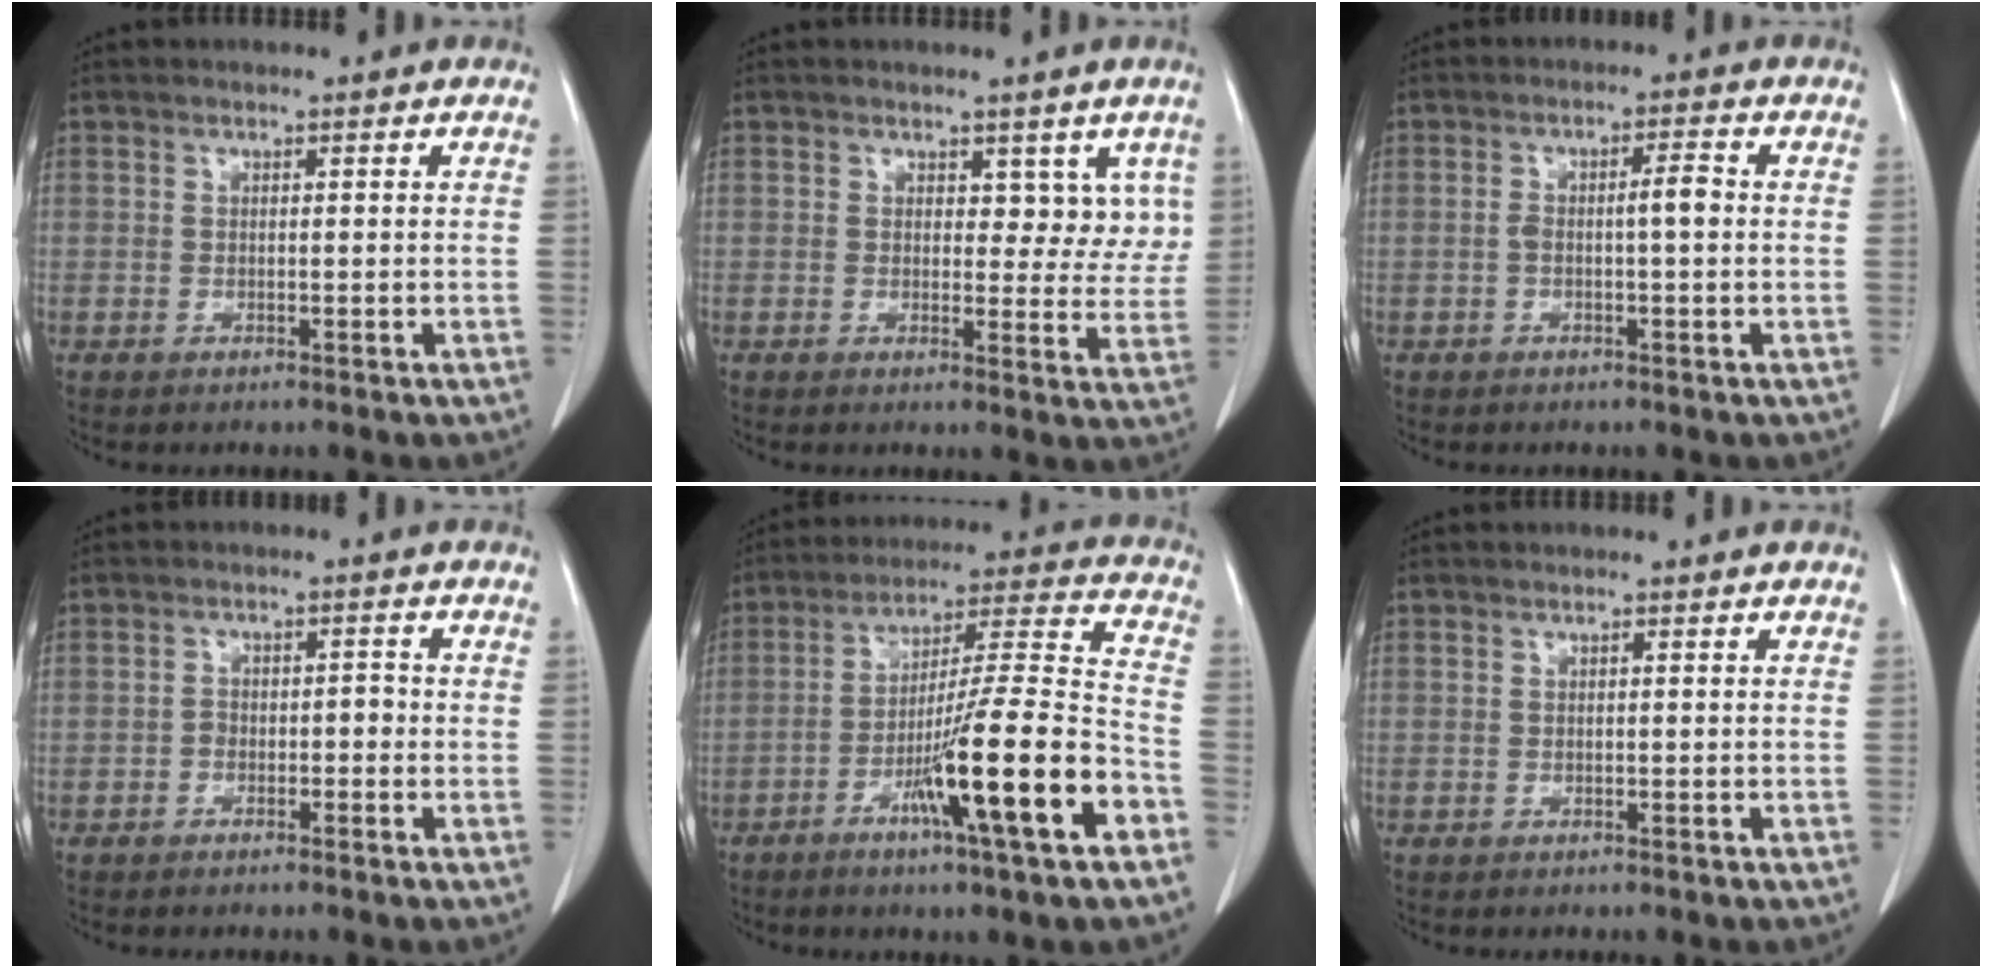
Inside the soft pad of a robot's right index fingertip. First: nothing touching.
{"total": 5.1, "force": [2.5, 3.1, 3.1], "torque": [-0.011, -0.002, 0.028]}
{"total": 3.7, "force": [-0.2, 0.6, 3.6], "torque": [-0.069, 0.013, -0.002]}
{"total": 2.4, "force": [-0.9, 1.4, 1.6], "torque": [-0.021, 0.015, -0.014]}
{"total": 18.0, "force": [-7.6, -0.3, 16.3], "torque": [-0.266, -0.013, -0.123]}
{"total": 0.0}